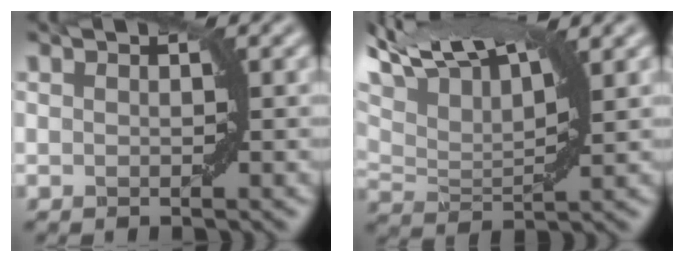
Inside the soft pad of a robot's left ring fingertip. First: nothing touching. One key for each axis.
{"total": 10.1, "fx": 6.1, "fy": 3.9, "fz": 7.0, "tx": -0.127, "ty": 0.043, "tz": 0.103}